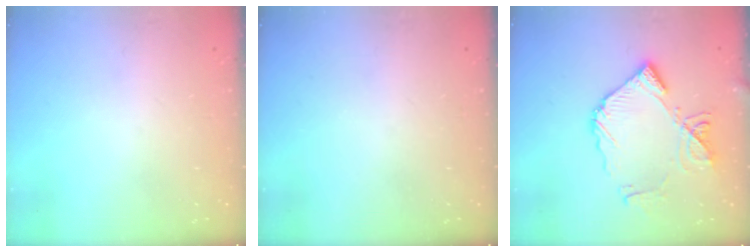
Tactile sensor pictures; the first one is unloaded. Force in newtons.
{"total": 0.0}
{"total": 15.1, "press": 15.0, "slide": 1.5}